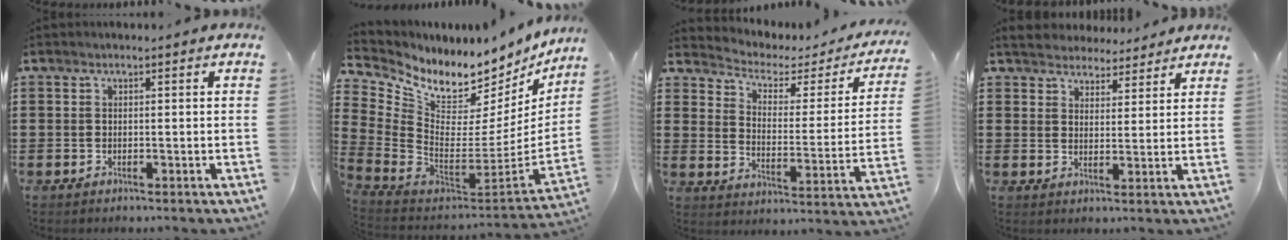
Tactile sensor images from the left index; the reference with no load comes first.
{"total": 6.7, "force": [6.1, 2.2, 1.8], "torque": [-0.071, -0.074, 0.104]}
{"total": 2.5, "force": [1.8, 1.6, 0.8], "torque": [-0.035, -0.016, 0.020]}
{"total": 4.3, "force": [4.1, 1.4, 0.1], "torque": [-0.020, -0.011, 0.076]}